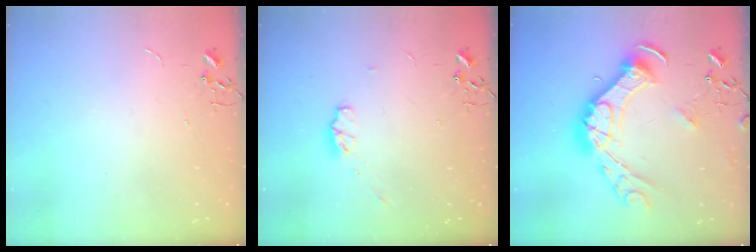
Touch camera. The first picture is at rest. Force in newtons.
{"total": 4.6, "press": 4.6, "slide": 0.6}
{"total": 20.9, "press": 20.8, "slide": 1.7}